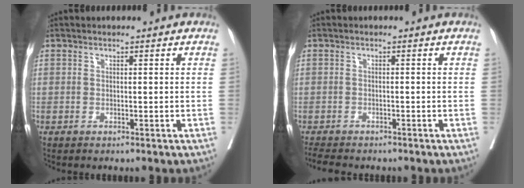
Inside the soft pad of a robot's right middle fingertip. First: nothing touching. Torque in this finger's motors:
{"motor_torque": [0.02, -0.17, -0.20, -0.05]}